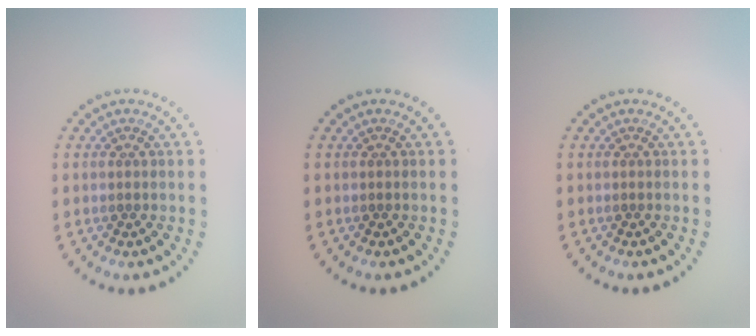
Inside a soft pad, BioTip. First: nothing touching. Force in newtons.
{"total": 0.0}
{"total": 0.0}